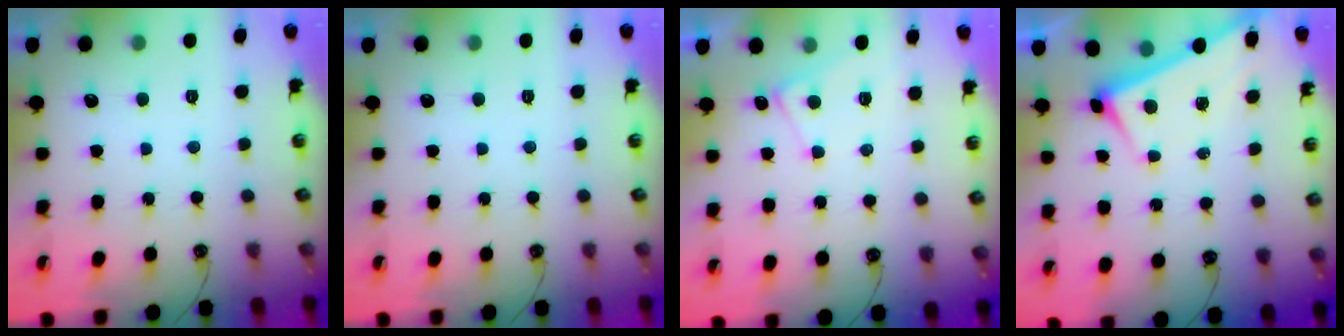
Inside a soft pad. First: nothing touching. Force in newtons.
{"total": 0.0}
{"total": 5.0, "press": 5.0, "slide": 0.3}
{"total": 3.4, "press": 3.4, "slide": 0.2}